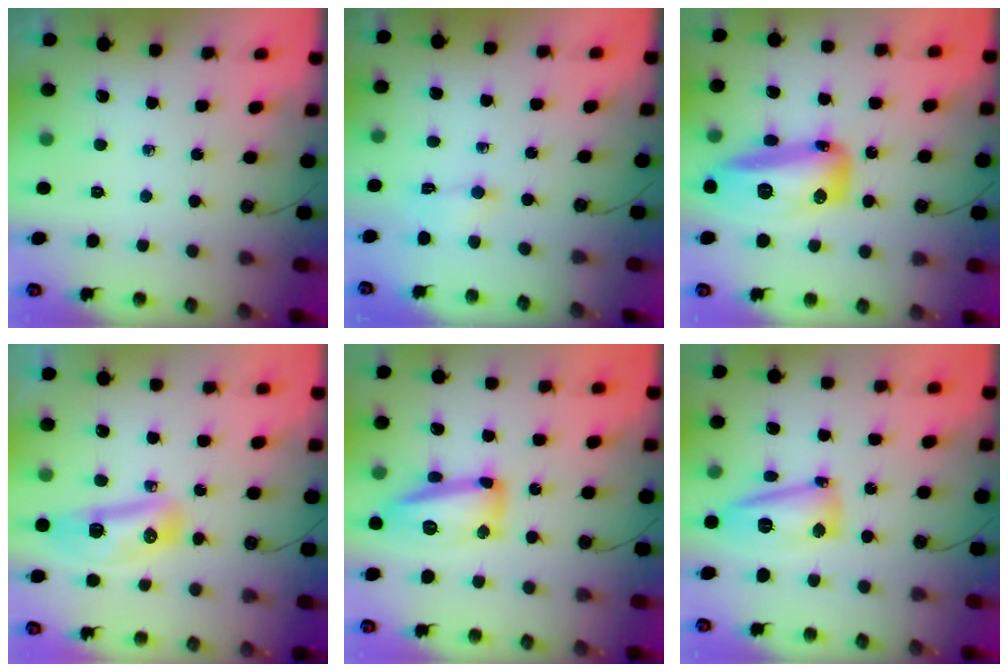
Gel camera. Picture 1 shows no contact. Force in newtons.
{"total": 1.6, "press": 1.4, "slide": 0.7}
{"total": 32.3, "press": 23.8, "slide": 21.9}
{"total": 11.4, "press": 10.8, "slide": 3.8}
{"total": 14.0, "press": 13.9, "slide": 1.4}
{"total": 12.1, "press": 12.0, "slide": 1.4}